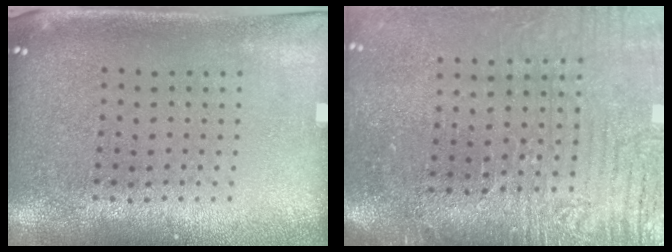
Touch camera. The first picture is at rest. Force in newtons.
{"total": 4.0, "press": 3.5, "slide": 2.0}